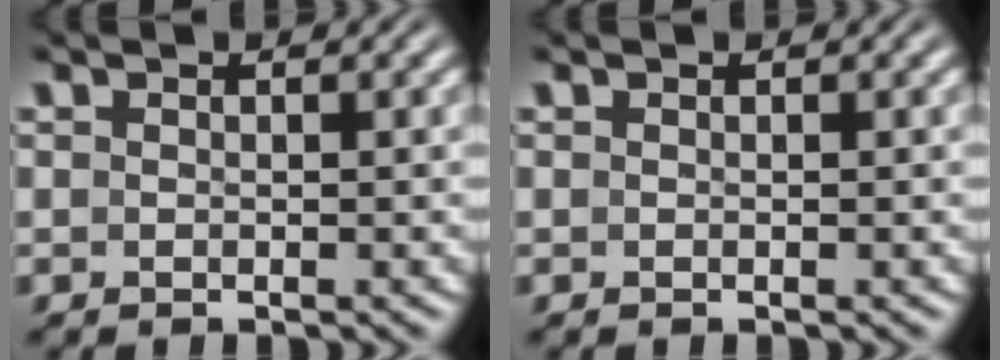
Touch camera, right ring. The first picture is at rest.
{"total": 0.0}